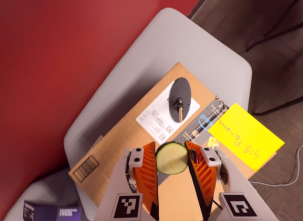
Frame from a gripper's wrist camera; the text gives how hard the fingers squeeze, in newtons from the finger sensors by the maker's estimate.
{"total": 8.5, "left": 8.5, "right": 8.5}